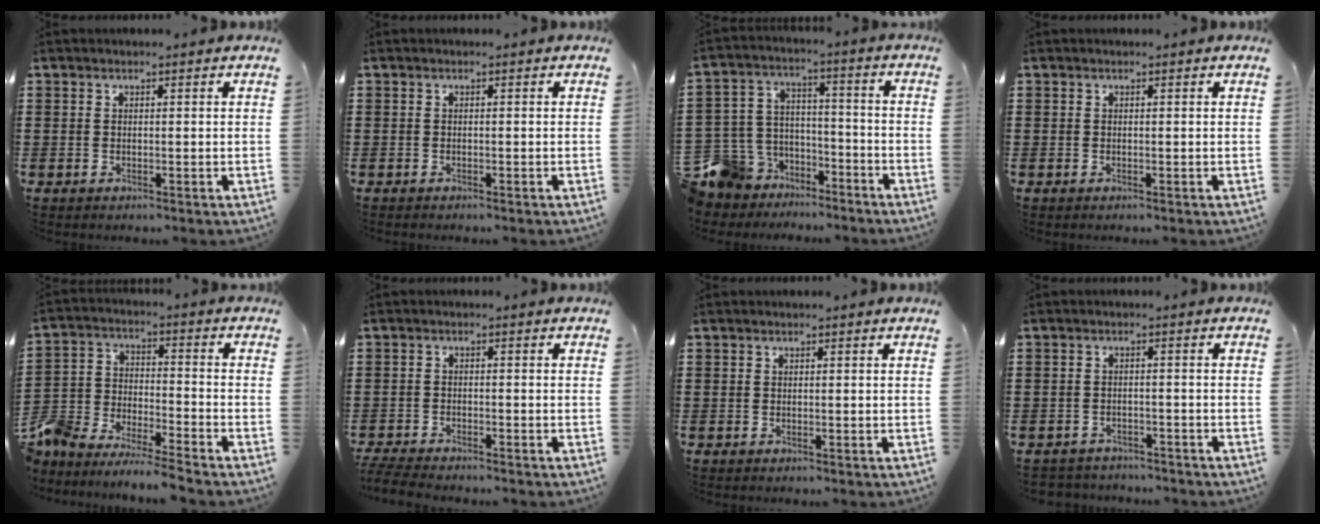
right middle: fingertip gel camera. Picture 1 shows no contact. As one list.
[{"total": 0.0}, {"total": 8.8, "force": [-7.1, 5.2, 0.2], "torque": [-0.059, 0.003, -0.146]}, {"total": 0.0}, {"total": 6.9, "force": [-6.8, 0.9, 0.3], "torque": [-0.022, 0.001, -0.145]}, {"total": 3.1, "force": [-3.0, 0.1, 0.7], "torque": [-0.028, -0.008, -0.066]}, {"total": 0.0}, {"total": 2.2, "force": [-2.1, 0.4, -0.2], "torque": [-0.005, -0.003, -0.048]}]